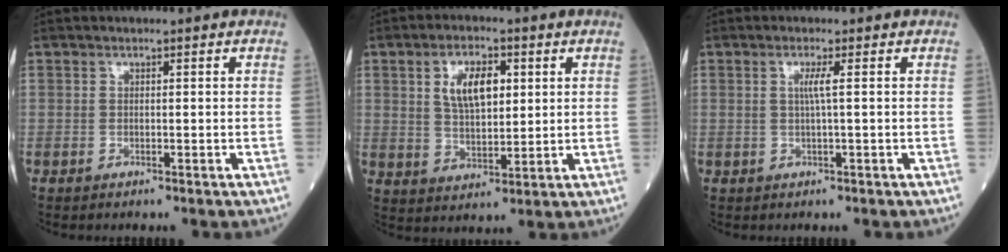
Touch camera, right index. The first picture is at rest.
{"total": 7.7, "force": [2.4, 3.4, 6.5], "torque": [-0.122, 0.008, 0.050]}
{"total": 1.8, "force": [0.3, -0.5, 1.7], "torque": [-0.036, 0.000, 0.005]}